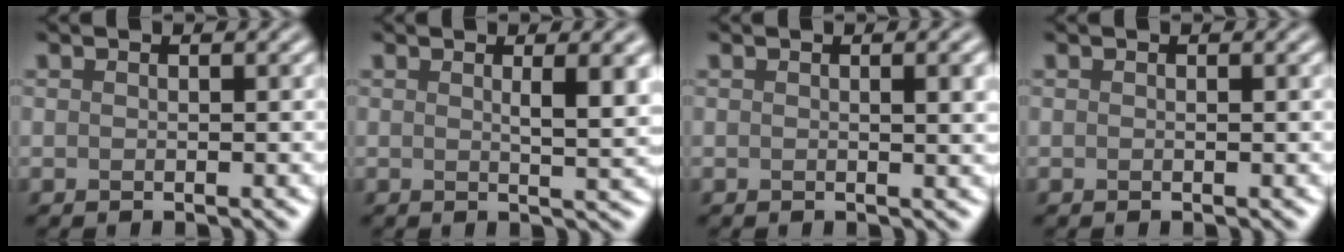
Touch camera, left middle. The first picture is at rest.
{"total": 3.5, "force": [0.8, 0.7, 3.3], "torque": [-0.033, 0.003, 0.016]}
{"total": 2.0, "force": [0.3, 0.5, 1.9], "torque": [-0.014, 0.008, 0.007]}
{"total": 0.0}